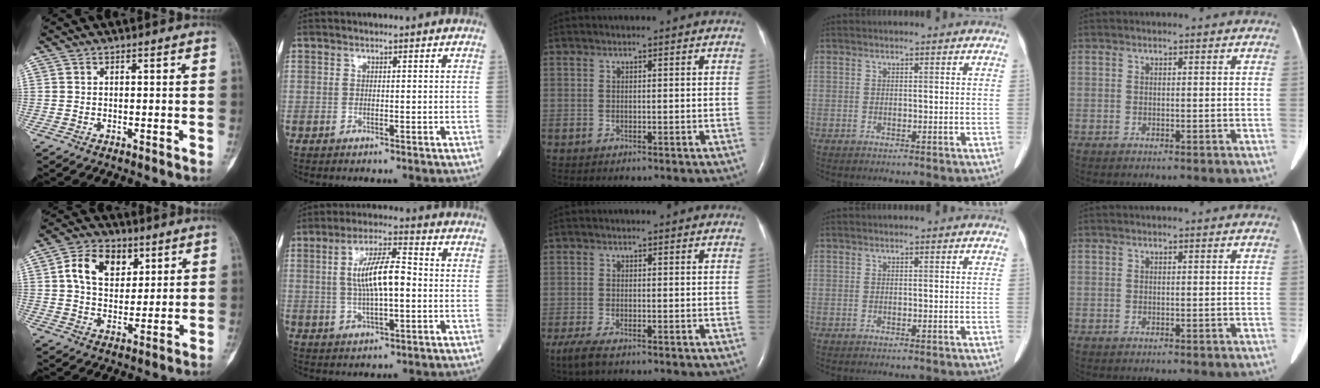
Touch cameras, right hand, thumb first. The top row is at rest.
{"thumb": {"total": 10.3, "force": [3.7, 7.1, 6.5], "torque": [-0.080, -0.008, 0.064]}, "index": {"total": 9.5, "force": [0.5, 2.4, 9.2], "torque": [-0.173, 0.015, 0.009]}, "middle": {"total": 3.9, "force": [-2.7, 0.9, 2.6], "torque": [-0.060, -0.013, -0.046]}}